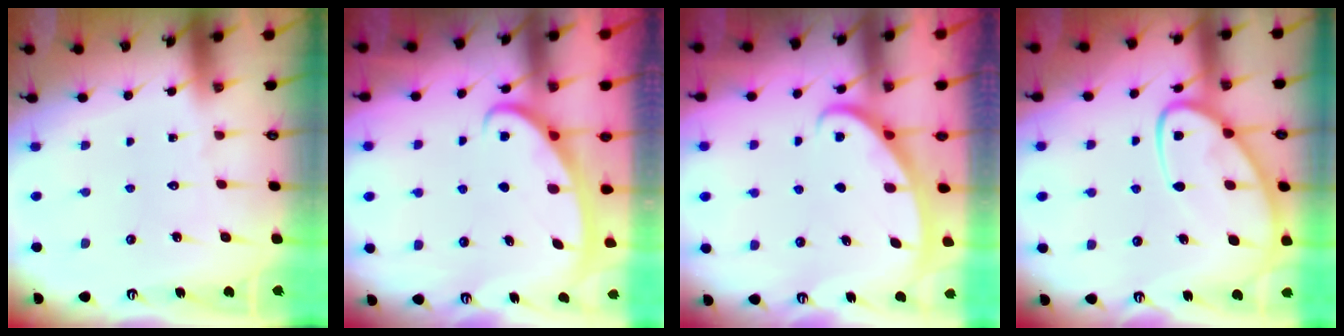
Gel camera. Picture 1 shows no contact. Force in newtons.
{"total": 2.7, "press": 2.7, "slide": 0.4}
{"total": 3.0, "press": 3.0, "slide": 0.1}
{"total": 11.2, "press": 11.1, "slide": 1.0}